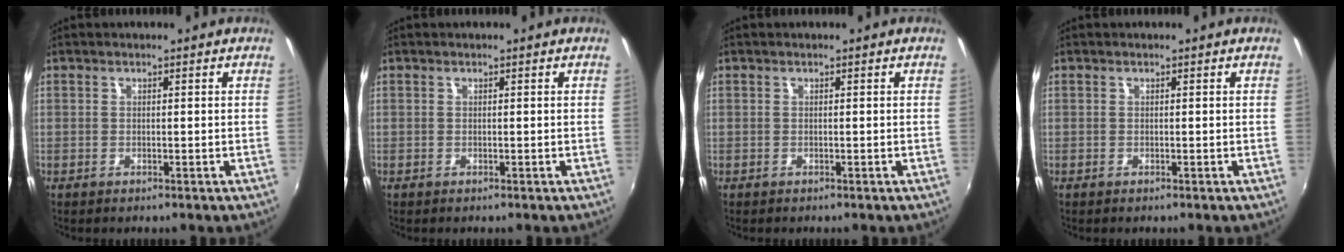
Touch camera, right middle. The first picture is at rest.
{"total": 0.0}
{"total": 0.0}
{"total": 0.0}